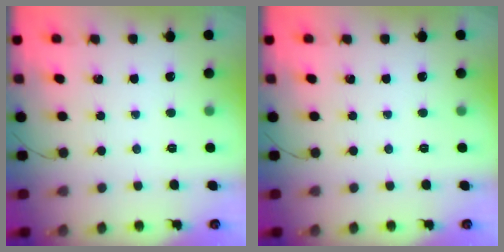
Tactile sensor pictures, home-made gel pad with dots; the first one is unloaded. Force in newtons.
{"total": 0.0}